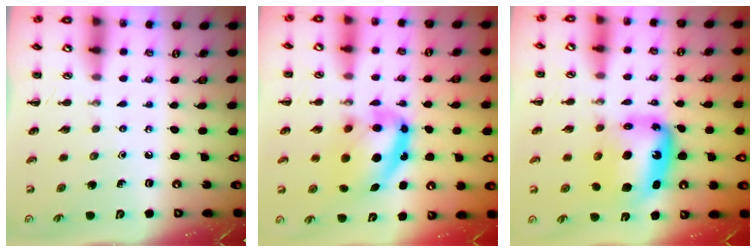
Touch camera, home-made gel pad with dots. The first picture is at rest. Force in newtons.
{"total": 11.9, "press": 11.5, "slide": 3.0}
{"total": 11.7, "press": 11.2, "slide": 3.2}